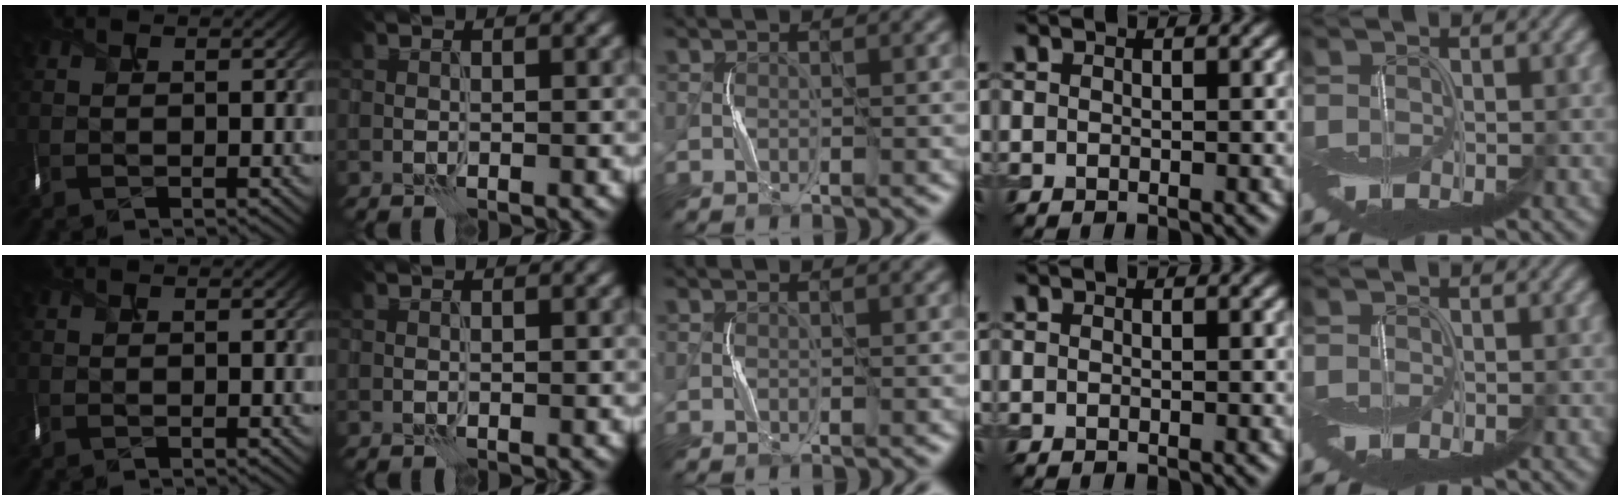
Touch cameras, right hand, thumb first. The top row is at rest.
{}